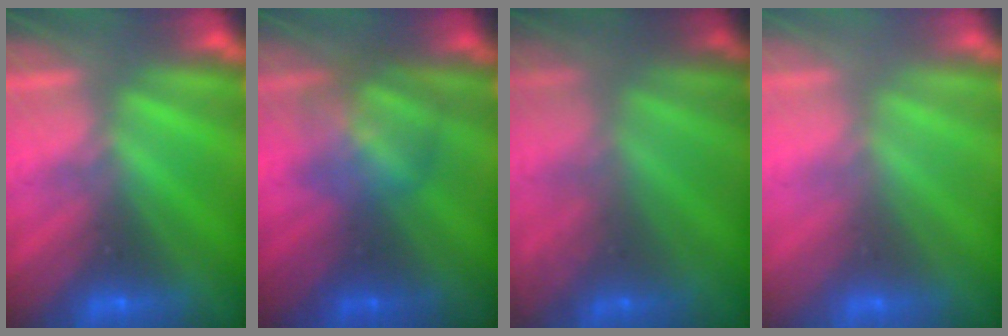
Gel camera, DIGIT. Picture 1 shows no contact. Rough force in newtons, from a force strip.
{"total": 3.2}
{"total": 7.1}
{"total": 2.4}